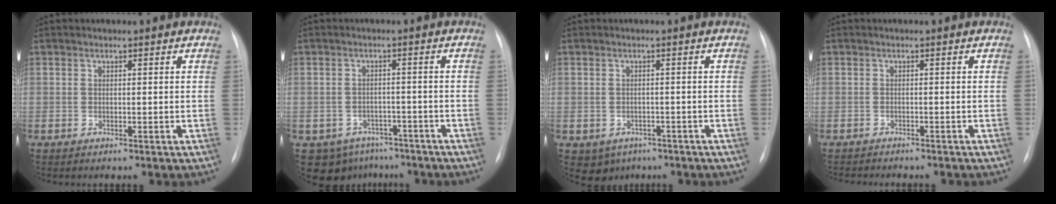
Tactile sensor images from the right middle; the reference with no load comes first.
{"total": 8.0, "force": [-5.6, 5.6, 1.3], "torque": [-0.017, 0.013, -0.068]}
{"total": 4.2, "force": [-2.3, 3.3, 0.9], "torque": [-0.011, 0.004, -0.024]}
{"total": 6.7, "force": [-6.0, 1.3, 2.6], "torque": [-0.029, -0.003, -0.076]}